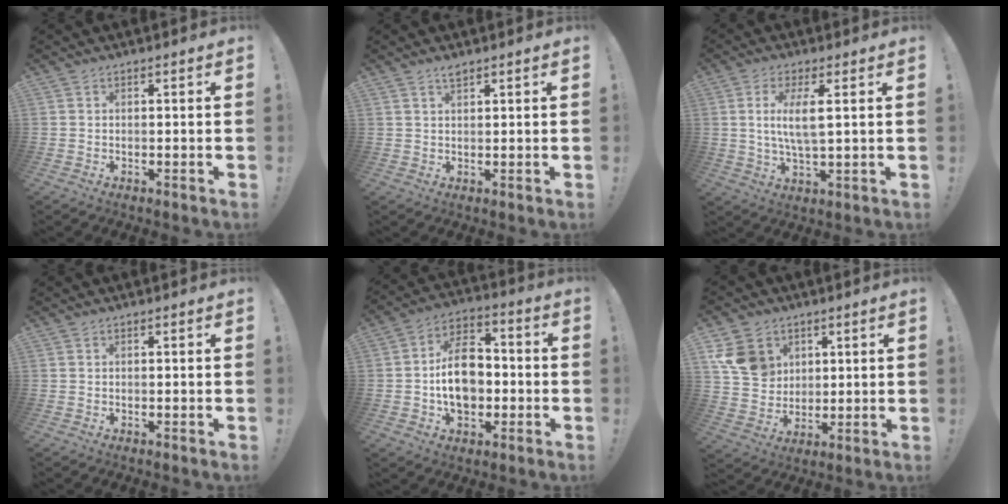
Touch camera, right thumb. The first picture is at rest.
{"total": 2.1, "force": [1.7, 0.6, 1.1], "torque": [-0.023, -0.004, 0.031]}
{"total": 7.7, "force": [2.0, 2.1, 7.2], "torque": [-0.129, -0.006, 0.029]}
{"total": 0.0}
{"total": 14.7, "force": [-1.5, 10.5, 10.1], "torque": [-0.173, 0.018, -0.028]}
{"total": 12.2, "force": [5.2, 10.1, 4.6], "torque": [-0.074, -0.017, 0.107]}